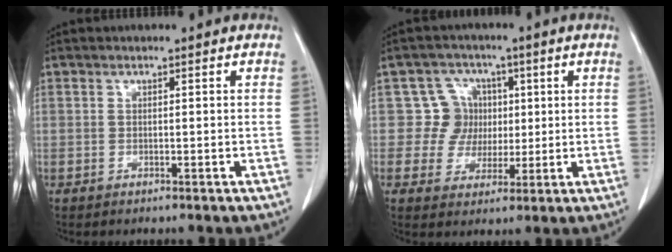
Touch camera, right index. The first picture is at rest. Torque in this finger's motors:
{"motor_torque": [0.00, -0.04, 0.00, -0.03]}